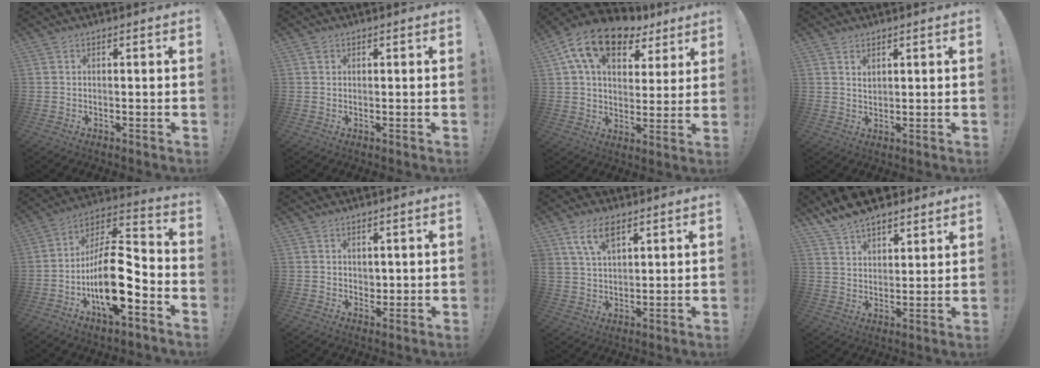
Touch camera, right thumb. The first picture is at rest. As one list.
[{"total": 0.8, "force": [0.4, 0.7, 0.2], "torque": [-0.002, 0.002, 0.008]}, {"total": 15.8, "force": [8.8, 9.2, 9.4], "torque": [-0.164, -0.039, 0.159]}, {"total": 1.7, "force": [1.3, 0.9, 0.8], "torque": [-0.006, -0.011, 0.022]}, {"total": 18.7, "force": [-6.6, 7.4, 15.9], "torque": [-0.282, 0.037, -0.104]}, {"total": 2.6, "force": [1.4, 2.1, 0.4], "torque": [0.003, -0.010, 0.023]}, {"total": 8.6, "force": [5.1, 4.6, 5.2], "torque": [-0.097, -0.009, 0.097]}, {"total": 10.1, "force": [8.7, 4.0, 3.0], "torque": [-0.063, -0.061, 0.168]}]